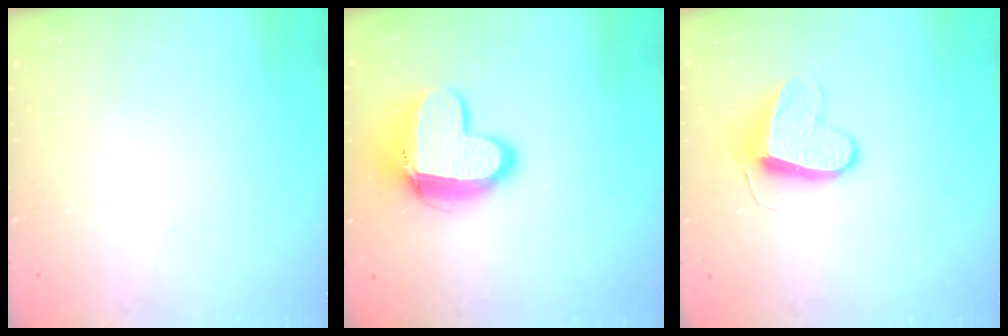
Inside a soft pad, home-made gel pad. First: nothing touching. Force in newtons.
{"total": 13.5, "press": 13.5, "slide": 1.4}
{"total": 10.6, "press": 10.6, "slide": 0.9}